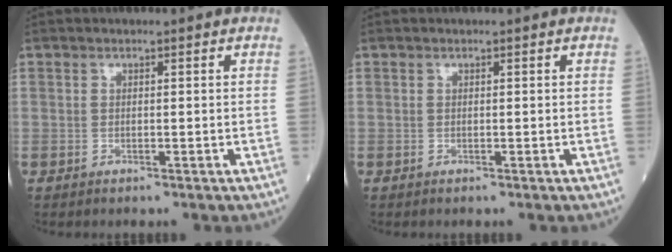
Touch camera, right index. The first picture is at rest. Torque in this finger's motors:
{"motor_torque": [0.00, 0.00, 0.00, 0.00]}